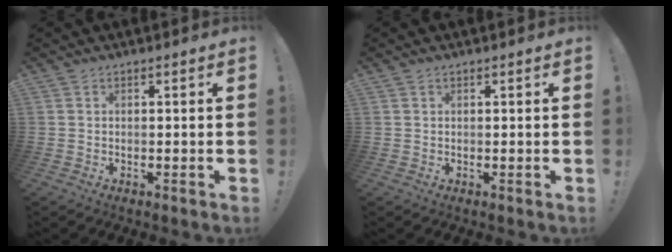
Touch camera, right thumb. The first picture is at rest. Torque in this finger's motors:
{"motor_torque": [-0.09, 0.23, -0.20, 0.05, 0.04]}